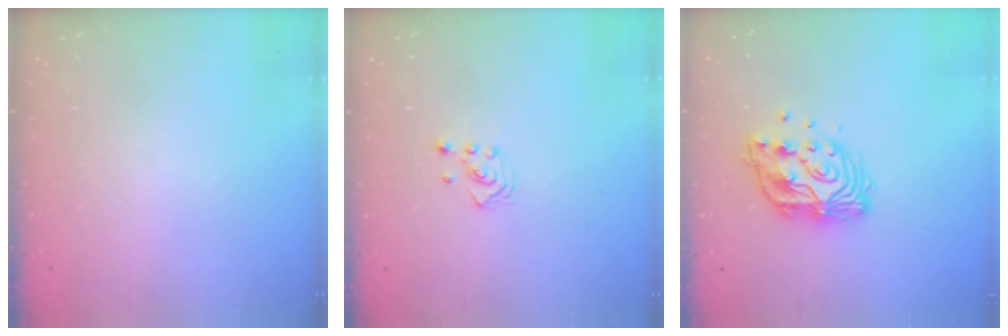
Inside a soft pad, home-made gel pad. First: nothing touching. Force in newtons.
{"total": 2.6, "press": 2.4, "slide": 0.9}
{"total": 12.7, "press": 12.6, "slide": 1.0}